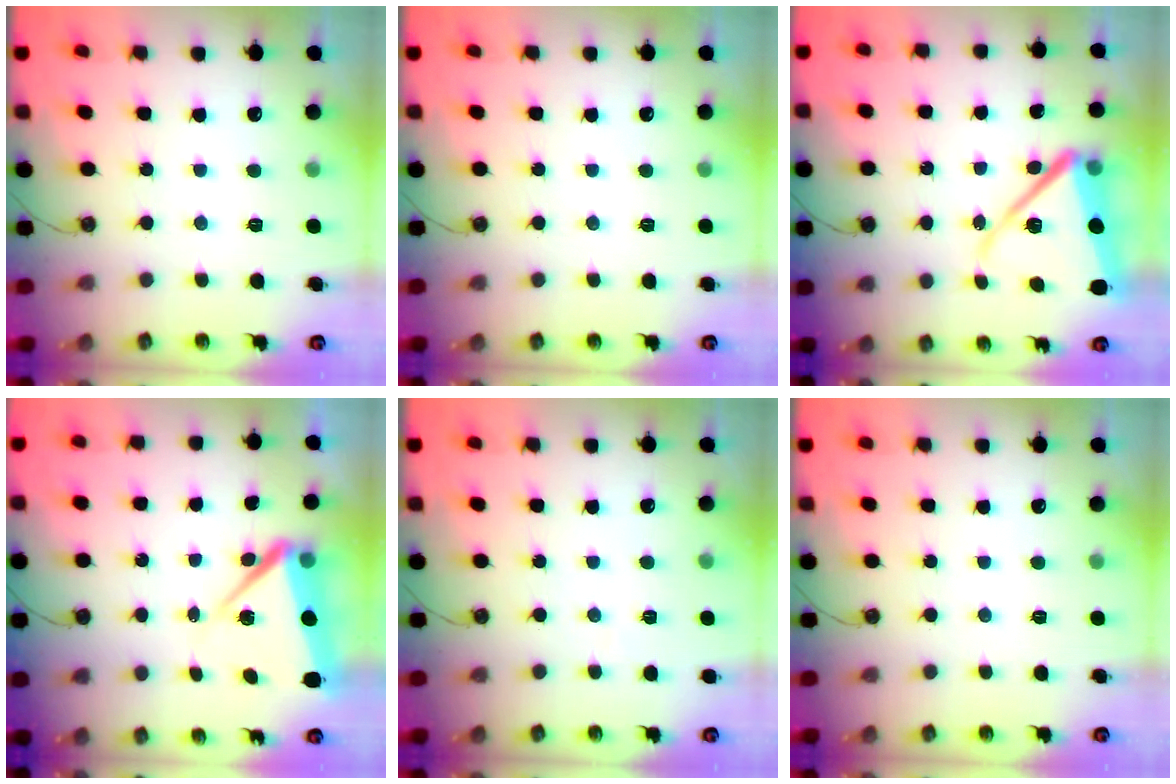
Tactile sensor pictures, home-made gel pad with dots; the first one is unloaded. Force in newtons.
{"total": 0.0}
{"total": 16.5, "press": 16.4, "slide": 2.2}
{"total": 8.9, "press": 8.8, "slide": 1.2}
{"total": 1.6, "press": 1.4, "slide": 0.7}
{"total": 0.0}